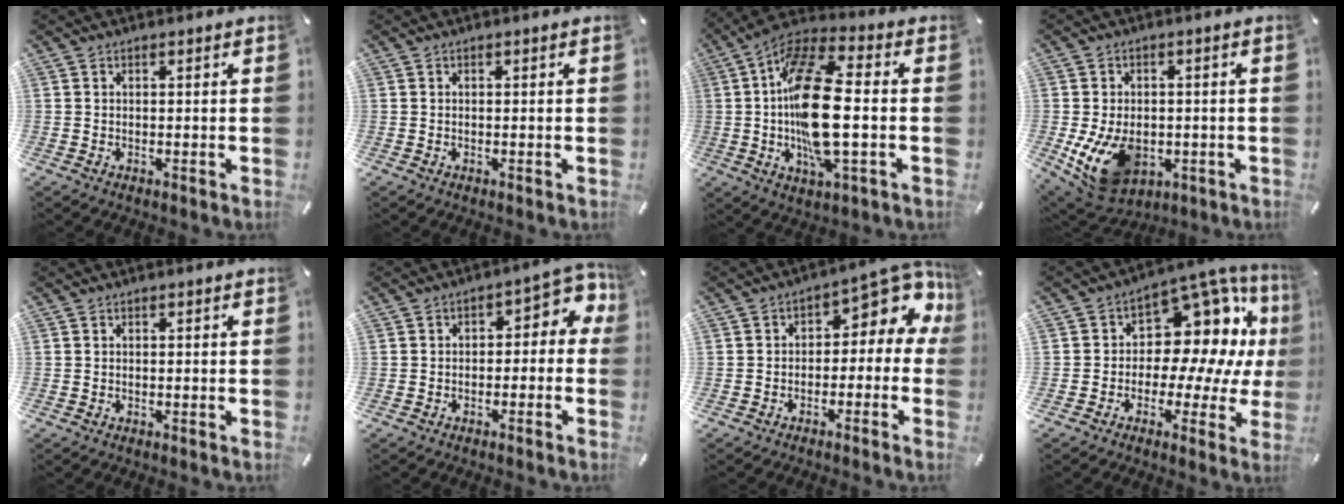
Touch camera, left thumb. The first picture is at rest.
{"total": 0.0}
{"total": 20.4, "force": [-0.8, 7.6, 18.9], "torque": [-0.376, -0.006, -0.014]}
{"total": 12.9, "force": [-3.0, 9.2, 8.5], "torque": [-0.162, 0.002, -0.049]}
{"total": 0.0}
{"total": 5.8, "force": [-0.4, 3.8, 4.3], "torque": [-0.058, 0.000, -0.014]}
{"total": 8.4, "force": [3.2, 4.8, 6.1], "torque": [-0.071, -0.031, 0.054]}
{"total": 13.6, "force": [4.9, 9.2, 8.7], "torque": [-0.135, -0.055, 0.085]}